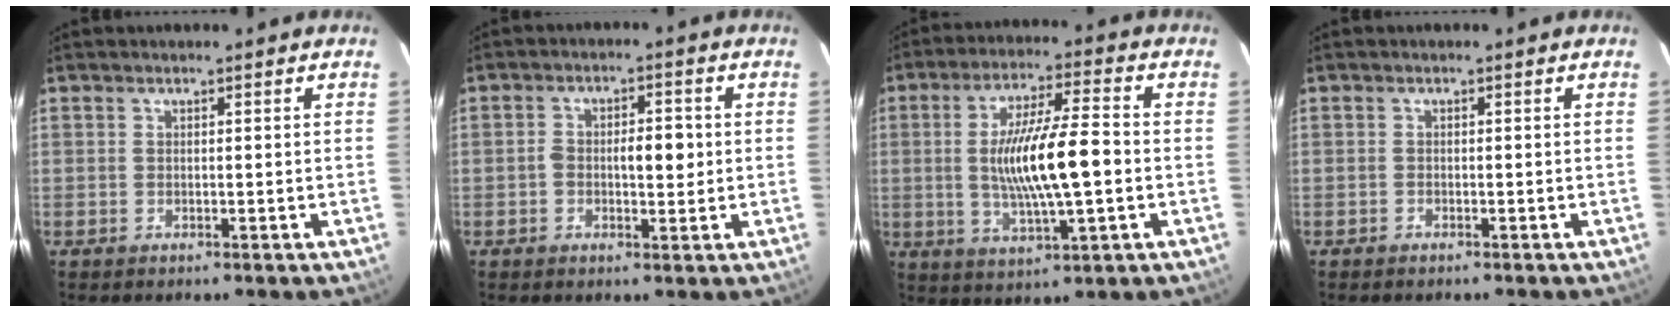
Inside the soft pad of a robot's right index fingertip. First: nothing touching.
{"total": 5.0, "force": [-0.2, 2.2, 4.5], "torque": [-0.076, 0.015, -0.001]}
{"total": 13.0, "force": [-0.9, 1.7, 12.8], "torque": [-0.240, 0.000, -0.012]}
{"total": 1.0, "force": [-0.9, 0.2, 0.4], "torque": [-0.007, -0.003, -0.009]}